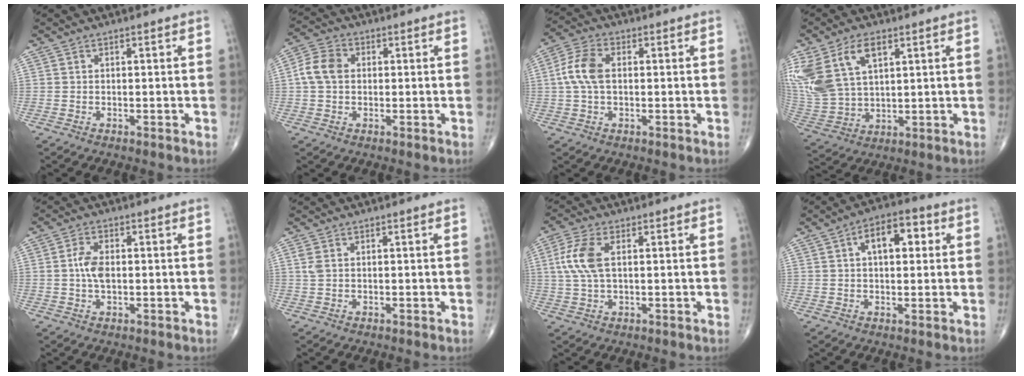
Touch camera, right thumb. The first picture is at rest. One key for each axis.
{"total": 6.2, "fx": 0.5, "fy": 4.7, "fz": 4.0, "tx": -0.078, "ty": 0.014, "tz": 0.002}
{"total": 7.3, "fx": 0.6, "fy": 4.2, "fz": 5.9, "tx": -0.133, "ty": 0.018, "tz": 0.007}
{"total": 17.5, "fx": 7.5, "fy": 10.4, "fz": 11.9, "tx": -0.269, "ty": -0.007, "tz": 0.154}
{"total": 4.4, "fx": 0.1, "fy": 2.3, "fz": 3.7, "tx": -0.075, "ty": 0.006, "tz": -0.001}
{"total": 1.5, "fx": 0.5, "fy": 0.9, "fz": 1.1, "tx": -0.030, "ty": 0.008, "tz": 0.014}
{"total": 7.5, "fx": 1.4, "fy": 3.6, "fz": 6.4, "tx": -0.158, "ty": 0.009, "tz": 0.028}
{"total": 8.6, "fx": 2.3, "fy": 4.6, "fz": 7.0, "tx": -0.083, "ty": 0.018, "tz": 0.029}